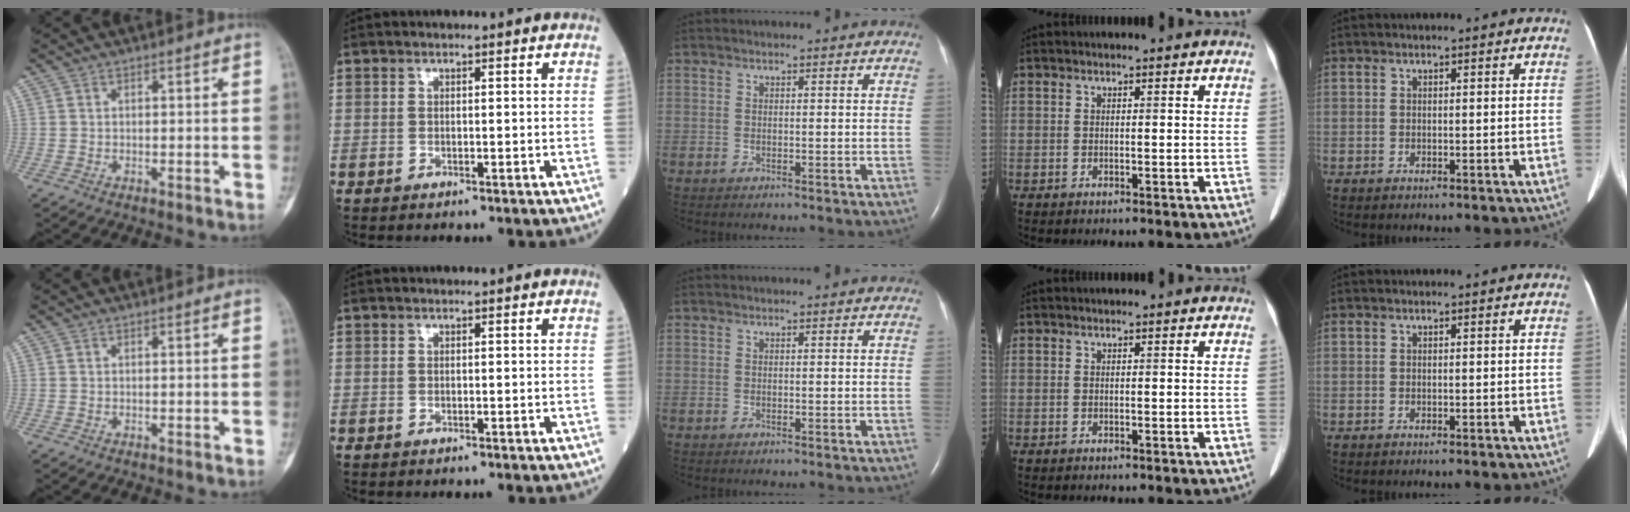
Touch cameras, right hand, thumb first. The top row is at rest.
{}